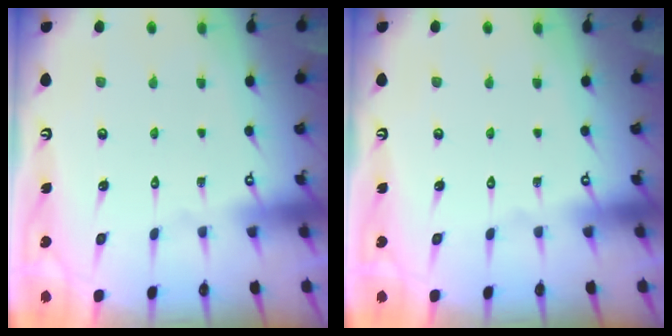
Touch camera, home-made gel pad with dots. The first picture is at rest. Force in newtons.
{"total": 0.0}